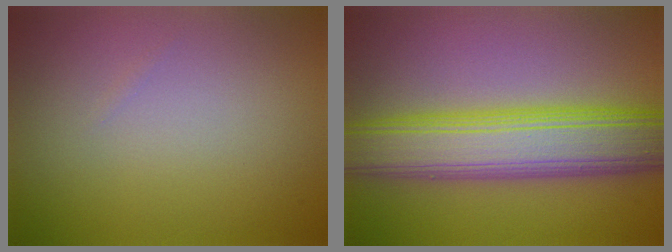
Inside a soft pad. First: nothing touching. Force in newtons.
{"total": 9.3, "press": 9.3, "slide": 0.5}